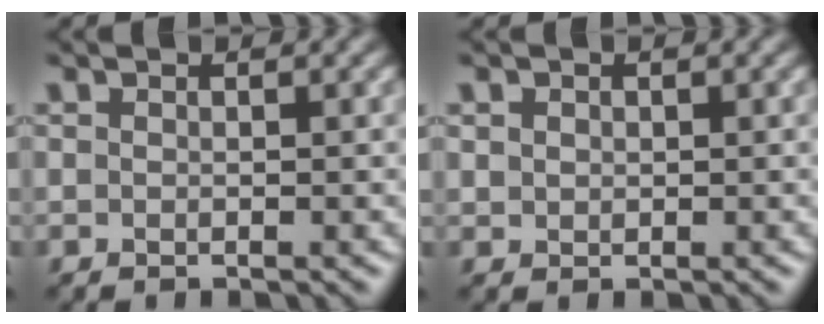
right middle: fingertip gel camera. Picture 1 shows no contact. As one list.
[{"total": 0.9, "force": [0.3, 0.8, 0.2], "torque": [0.000, -0.003, 0.009]}]